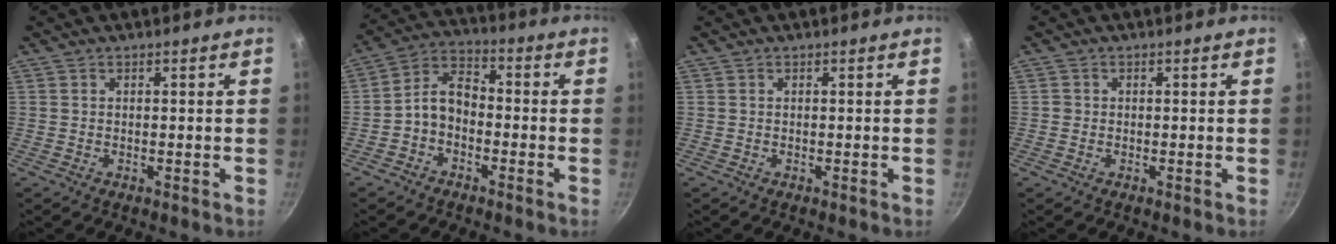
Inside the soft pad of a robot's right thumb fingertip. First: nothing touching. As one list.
[{"total": 7.1, "force": [-2.2, 4.9, 4.8], "torque": [-0.076, 0.045, -0.054]}, {"total": 0.0}, {"total": 0.7, "force": [-0.2, 0.7, 0.1], "torque": [0.000, 0.001, -0.005]}]